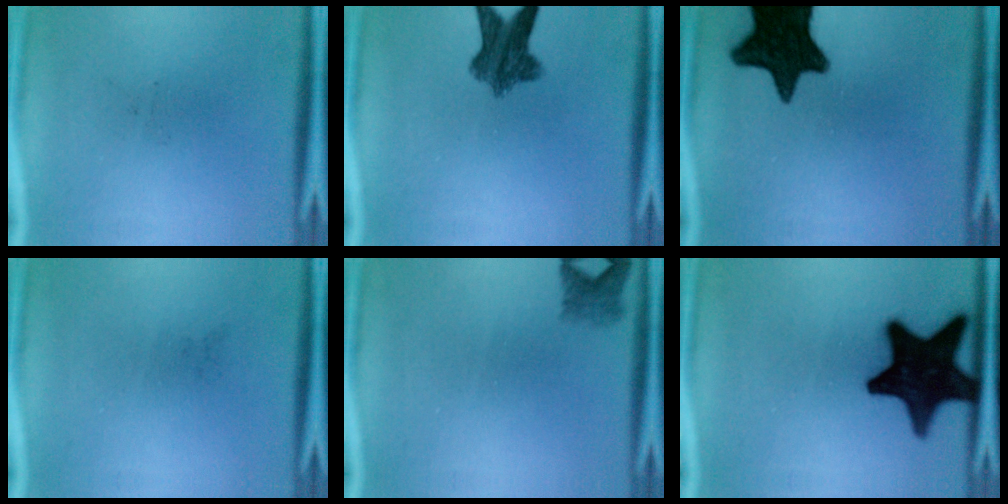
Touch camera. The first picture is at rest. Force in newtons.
{"total": 7.6}
{"total": 15.9}
{"total": 0.0}
{"total": 2.4}
{"total": 19.1}